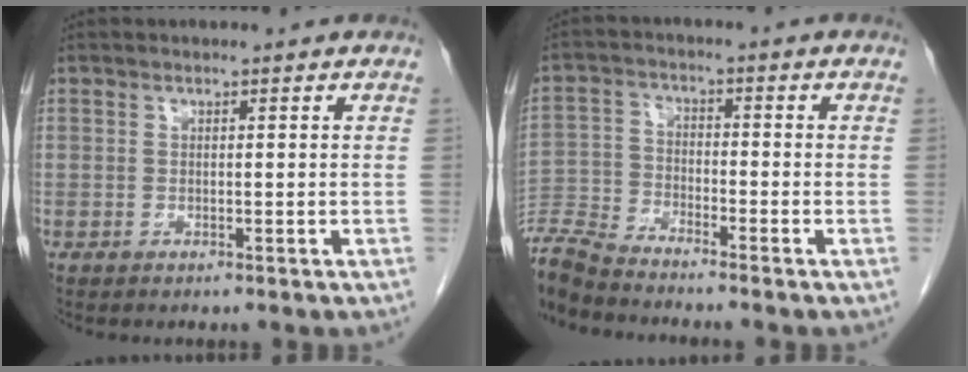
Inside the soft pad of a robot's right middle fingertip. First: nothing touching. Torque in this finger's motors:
{"motor_torque": [0.05, -0.72, 0.28, 0.21]}